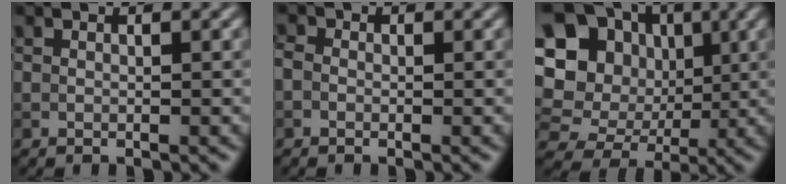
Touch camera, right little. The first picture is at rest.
{"total": 1.0, "force": [-0.4, 0.8, 0.4], "torque": [-0.008, -0.001, -0.012]}
{"total": 17.5, "force": [2.6, 15.9, 6.7], "torque": [-0.169, 0.020, 0.026]}